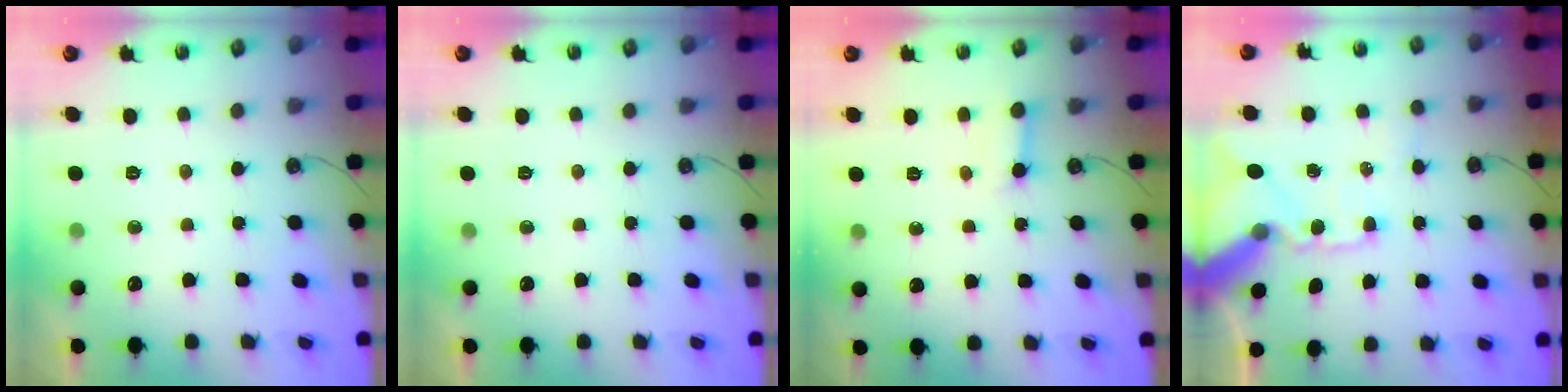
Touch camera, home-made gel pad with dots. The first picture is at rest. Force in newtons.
{"total": 0.0}
{"total": 3.9, "press": 3.9, "slide": 0.5}
{"total": 15.5, "press": 15.3, "slide": 2.4}